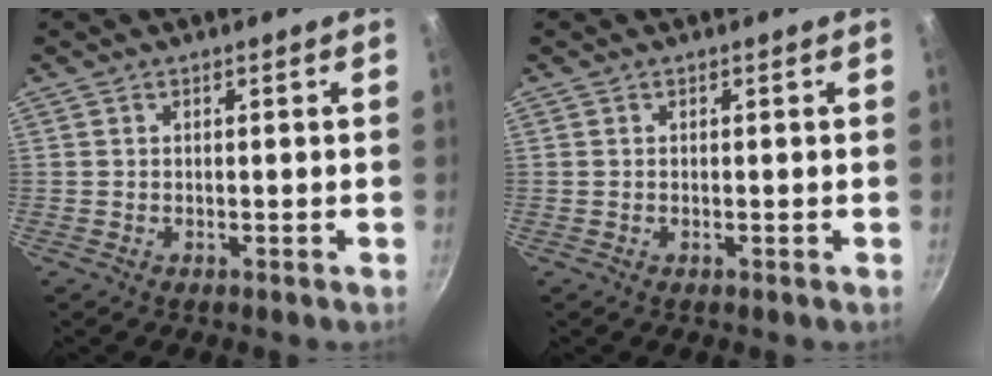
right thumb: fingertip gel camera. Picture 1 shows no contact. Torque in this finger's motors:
{"motor_torque": [0.18, 0.06, -0.01, -0.19, 0.00]}